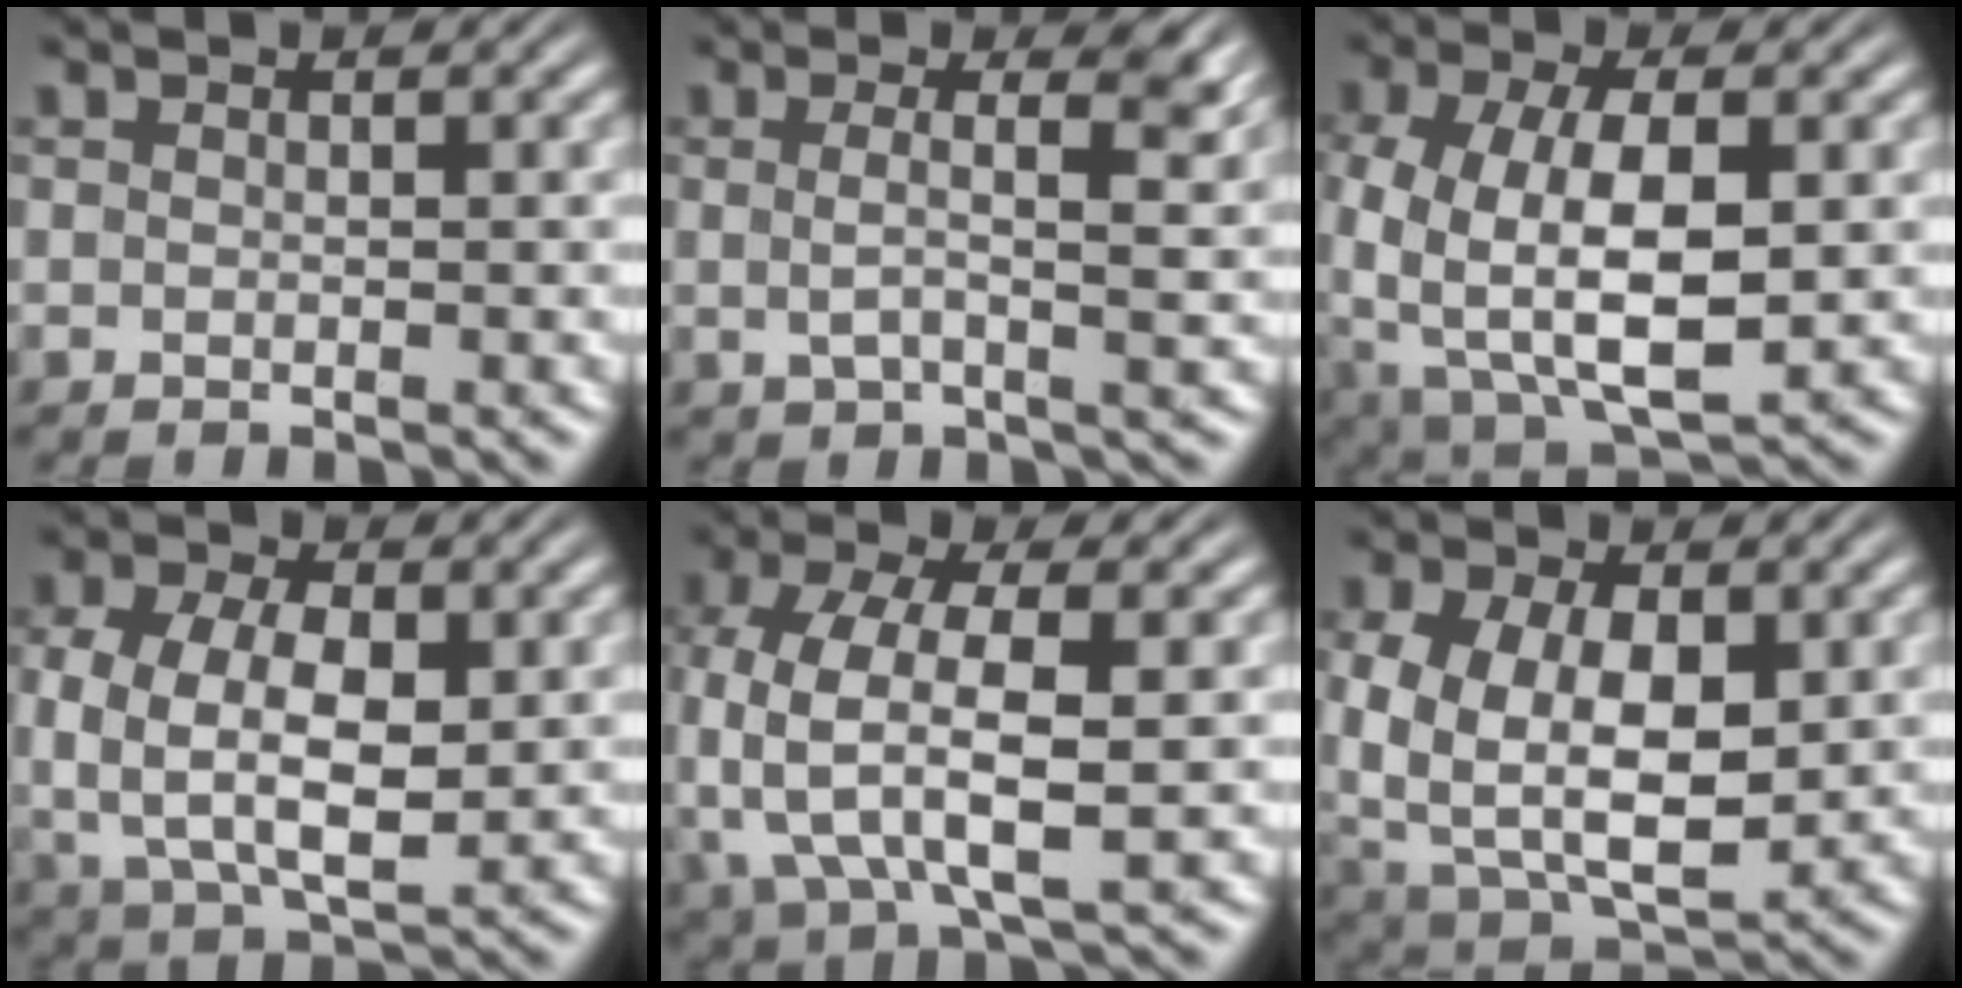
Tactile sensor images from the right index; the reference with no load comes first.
{"total": 3.8, "force": [0.8, 0.9, 3.6], "torque": [-0.059, -0.007, 0.017]}
{"total": 9.9, "force": [-1.7, 6.1, 7.6], "torque": [-0.151, -0.037, -0.010]}
{"total": 8.2, "force": [-0.4, 5.5, 6.0], "torque": [-0.120, -0.027, 0.003]}
{"total": 8.6, "force": [-0.4, 5.5, 6.5], "torque": [-0.174, -0.034, 0.006]}
{"total": 10.5, "force": [-1.5, 7.9, 6.7], "torque": [-0.143, -0.059, -0.002]}